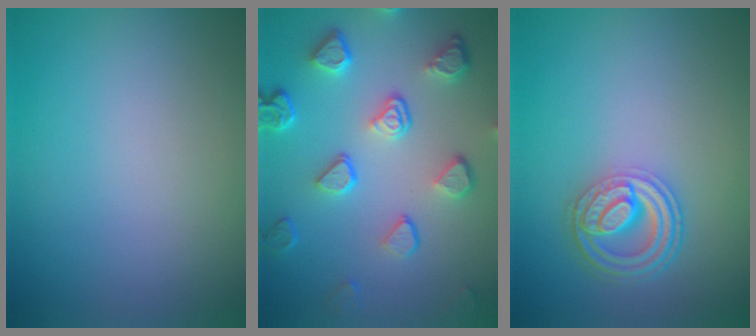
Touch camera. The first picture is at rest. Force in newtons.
{"total": 5.3, "press": 4.1, "slide": 3.3}
{"total": 4.6, "press": 3.5, "slide": 2.9}